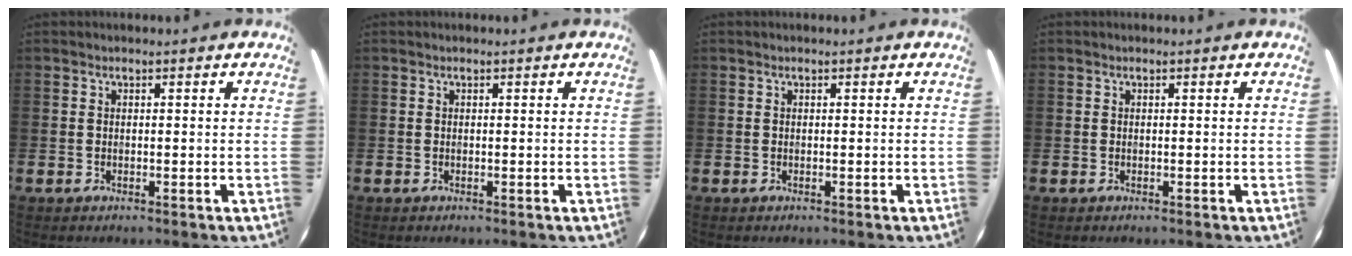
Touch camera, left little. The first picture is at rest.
{"total": 0.0}
{"total": 0.0}
{"total": 0.0}